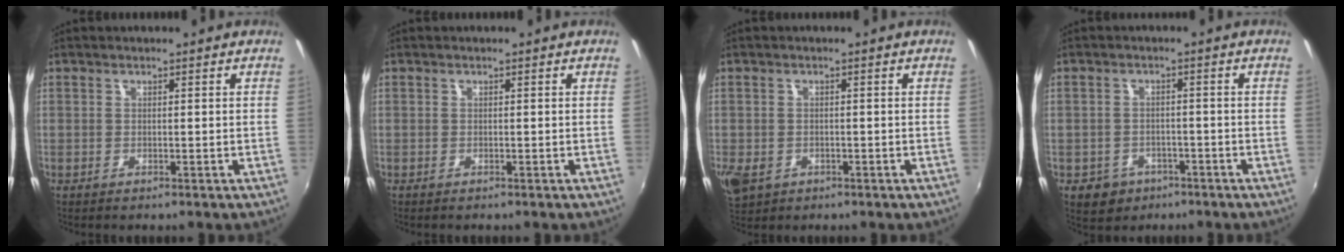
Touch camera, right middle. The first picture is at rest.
{"total": 0.0}
{"total": 7.7, "force": [-2.9, 5.7, 4.4], "torque": [-0.106, -0.024, -0.049]}
{"total": 6.2, "force": [-3.3, 5.0, 1.7], "torque": [-0.051, -0.002, -0.042]}